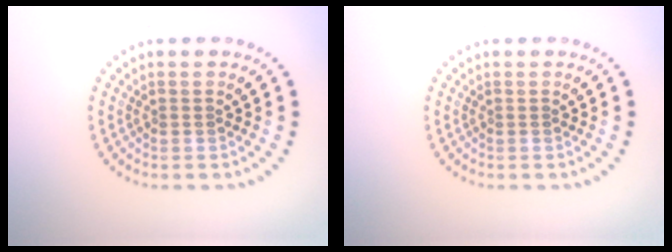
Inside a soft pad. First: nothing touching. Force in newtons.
{"total": 0.0}